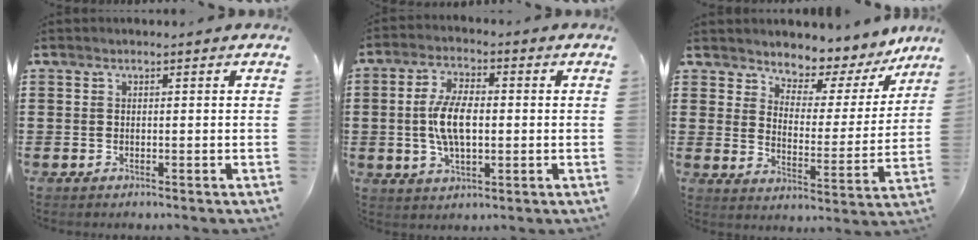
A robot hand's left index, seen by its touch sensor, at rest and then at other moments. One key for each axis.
{"total": 8.0, "fx": -0.1, "fy": 3.8, "fz": 7.1, "tx": -0.150, "ty": 0.007, "tz": -0.007}
{"total": 4.4, "fx": 4.1, "fy": 1.7, "fz": 0.5, "tx": -0.025, "ty": -0.040, "tz": 0.060}